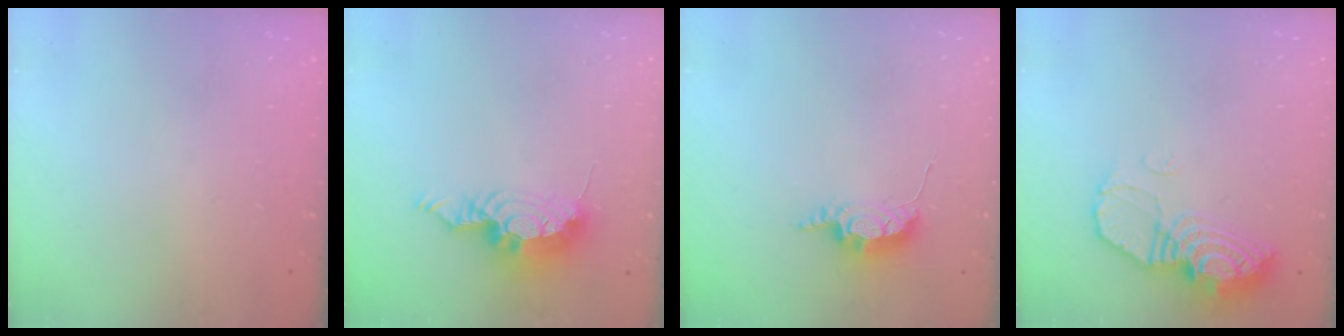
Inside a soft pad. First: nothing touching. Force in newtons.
{"total": 11.4, "press": 11.4, "slide": 1.1}
{"total": 6.3, "press": 6.2, "slide": 0.4}
{"total": 12.6, "press": 12.6, "slide": 1.2}